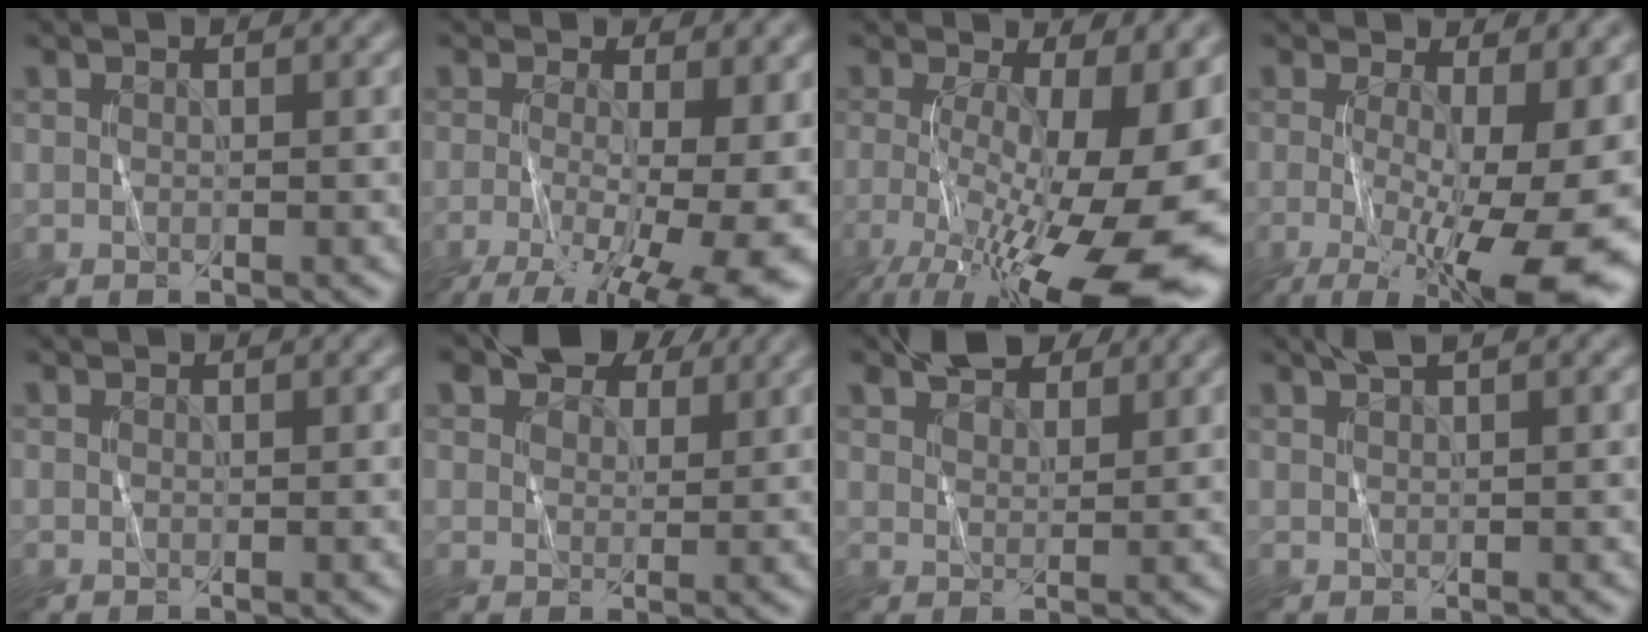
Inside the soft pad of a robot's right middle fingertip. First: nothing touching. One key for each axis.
{"total": 11.7, "fx": -3.7, "fy": 4.5, "fz": 10.1, "tx": -0.166, "ty": -0.034, "tz": -0.047}
{"total": 17.2, "fx": -4.4, "fy": 6.0, "fz": 15.5, "tx": -0.234, "ty": -0.035, "tz": -0.058}
{"total": 14.6, "fx": -3.3, "fy": 4.9, "fz": 13.4, "tx": -0.194, "ty": -0.030, "tz": -0.038}
{"total": 0.0}
{"total": 6.2, "fx": 4.3, "fy": 3.5, "fz": 2.8, "tx": -0.044, "ty": 0.007, "tz": 0.064}
{"total": 4.9, "fx": 4.0, "fy": 2.1, "fz": 2.1, "tx": -0.037, "ty": 0.012, "tz": 0.063}
{"total": 1.5, "fx": 1.0, "fy": 0.3, "fz": 1.0, "tx": -0.018, "ty": 0.002, "tz": 0.019}